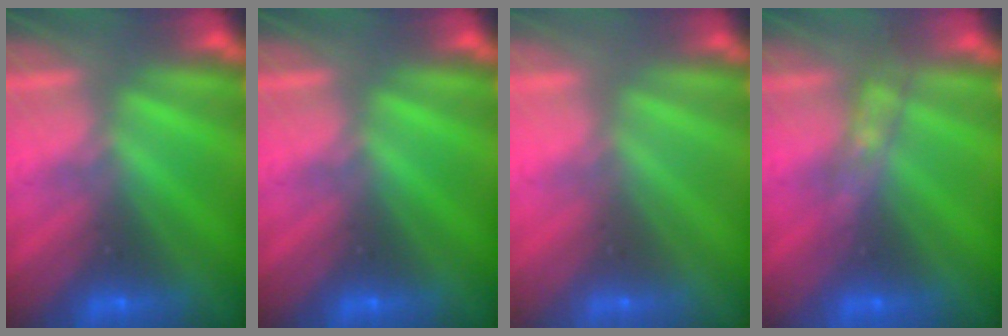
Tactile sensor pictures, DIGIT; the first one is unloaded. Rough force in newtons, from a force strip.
{"total": 0.0}
{"total": 2.8}
{"total": 2.8}